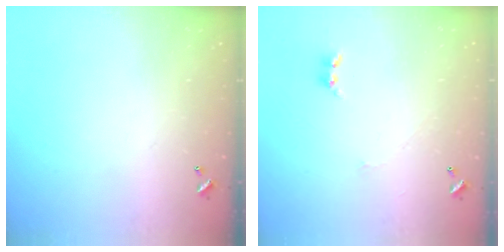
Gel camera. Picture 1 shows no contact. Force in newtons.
{"total": 0.9, "press": 0.8, "slide": 0.4}